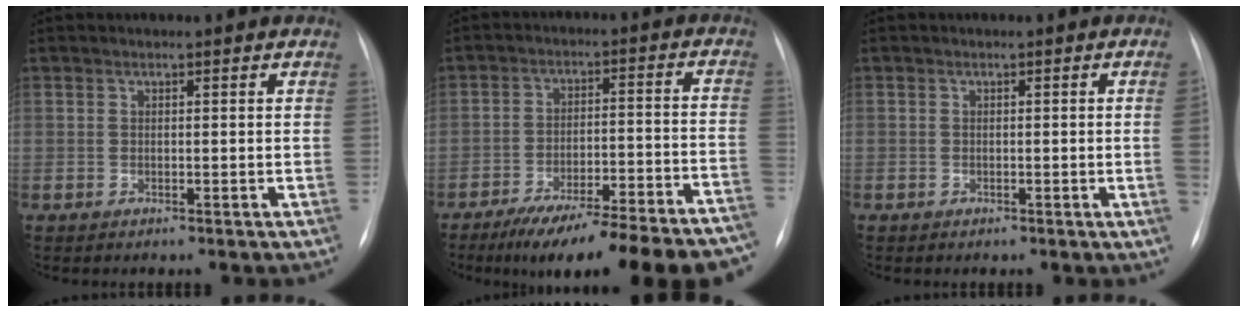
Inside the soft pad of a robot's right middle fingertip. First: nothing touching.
{"total": 24.3, "force": [-20.5, 3.0, 12.6], "torque": [-0.126, 0.003, -0.288]}
{"total": 1.7, "force": [-0.4, -0.6, 1.6], "torque": [-0.018, 0.000, -0.008]}